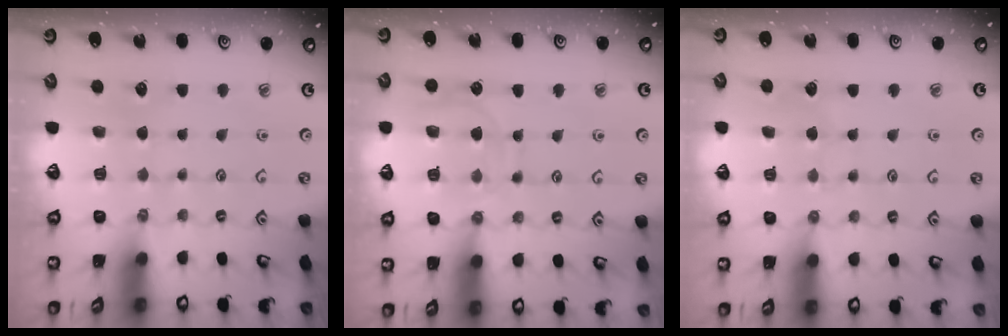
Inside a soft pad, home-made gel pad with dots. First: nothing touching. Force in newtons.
{"total": 11.0, "press": 11.0, "slide": 1.1}
{"total": 3.9, "press": 3.9, "slide": 0.4}